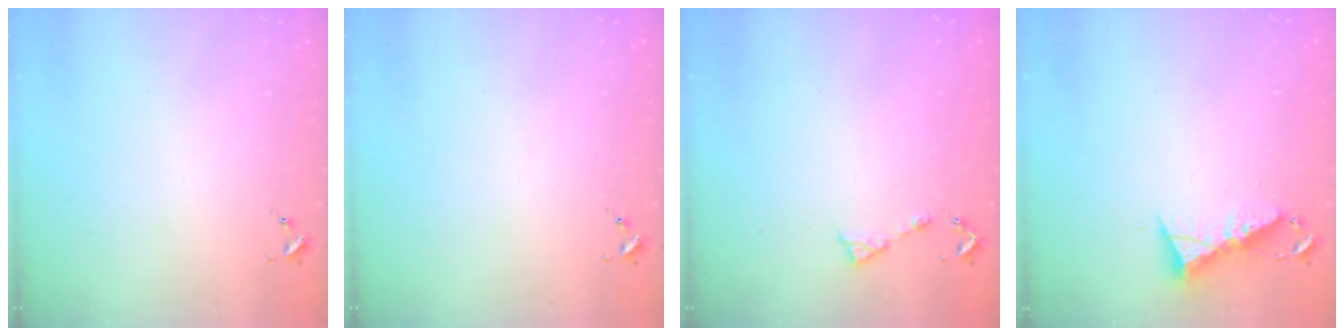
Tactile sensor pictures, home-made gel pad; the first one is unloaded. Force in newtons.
{"total": 0.0}
{"total": 5.6, "press": 5.6, "slide": 0.7}
{"total": 7.4, "press": 7.4, "slide": 0.4}